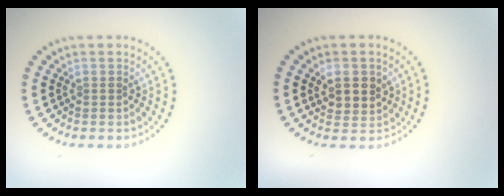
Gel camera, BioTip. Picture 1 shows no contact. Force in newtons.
{"total": 2.8, "press": 2.6, "slide": 0.9}